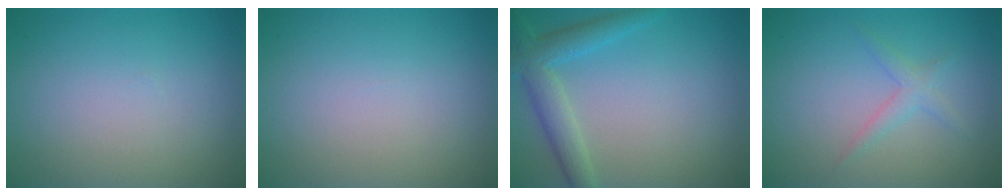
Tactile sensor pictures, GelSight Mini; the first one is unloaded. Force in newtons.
{"total": 0.0}
{"total": 3.8, "press": 3.8, "slide": 0.2}
{"total": 1.6, "press": 1.6, "slide": 0.1}